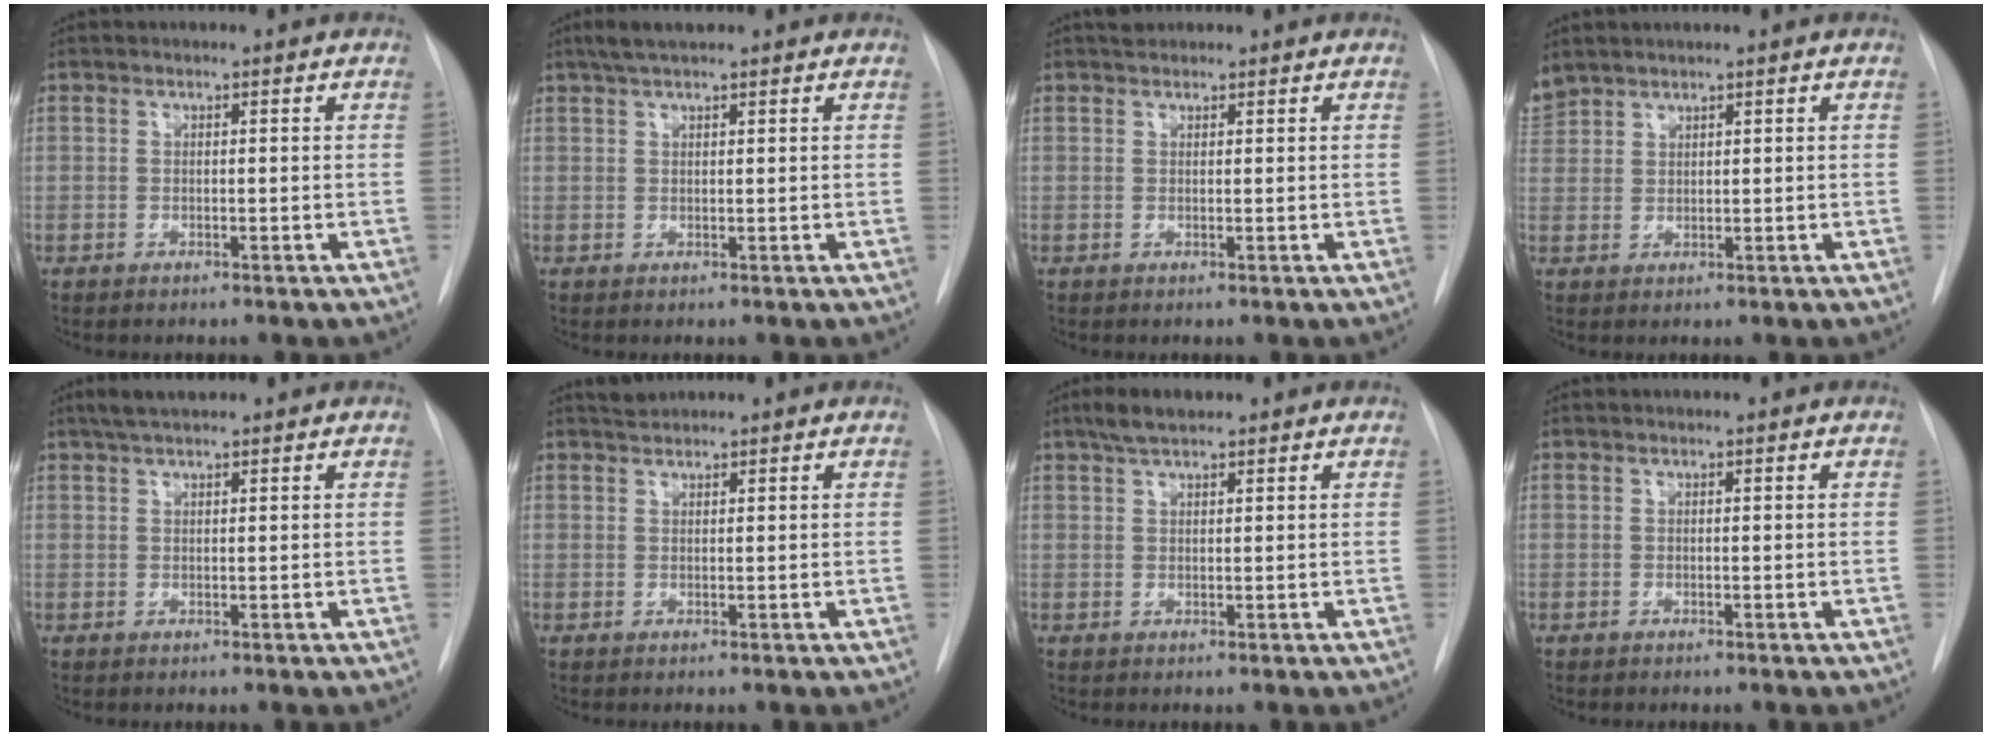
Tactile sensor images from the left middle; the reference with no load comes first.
{"total": 3.7, "force": [2.8, 0.7, 2.2], "torque": [-0.044, 0.019, 0.050]}
{"total": 1.5, "force": [1.3, 0.7, 0.3], "torque": [-0.007, 0.013, 0.020]}
{"total": 3.2, "force": [3.0, 1.0, 0.2], "torque": [-0.016, 0.017, 0.068]}
{"total": 3.4, "force": [2.7, 0.6, 2.0], "torque": [-0.038, 0.018, 0.047]}
{"total": 1.4, "force": [1.3, 0.2, 0.1], "torque": [-0.006, 0.006, 0.027]}
{"total": 3.7, "force": [2.8, 1.0, 2.3], "torque": [-0.049, 0.012, 0.051]}
{"total": 0.0}